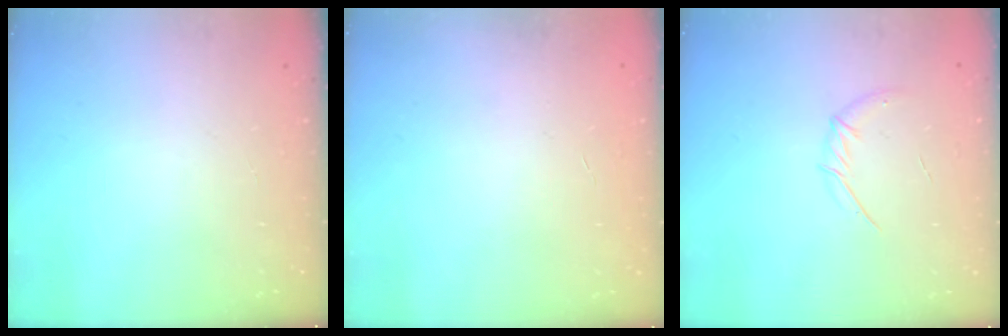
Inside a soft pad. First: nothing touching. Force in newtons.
{"total": 0.5, "press": 0.5, "slide": 0.1}
{"total": 5.1, "press": 4.9, "slide": 1.5}